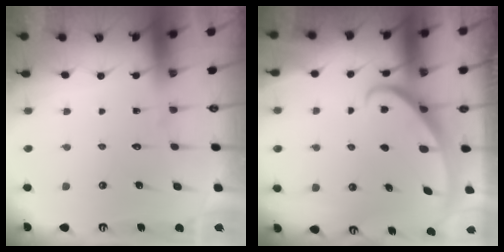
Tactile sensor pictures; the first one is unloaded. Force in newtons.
{"total": 4.0, "press": 4.0, "slide": 0.3}